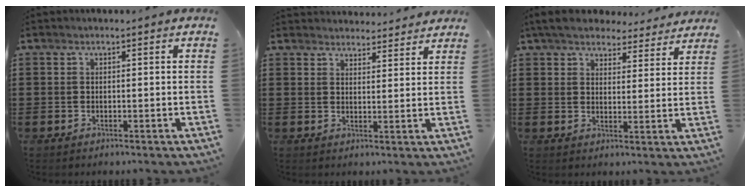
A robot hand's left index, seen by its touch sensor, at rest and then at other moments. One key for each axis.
{"total": 3.3, "fx": 3.3, "fy": 0.6, "fz": 0.0, "tx": -0.011, "ty": -0.010, "tz": 0.062}
{"total": 5.8, "fx": 5.4, "fy": 1.3, "fz": 1.6, "tx": -0.055, "ty": -0.018, "tz": 0.097}